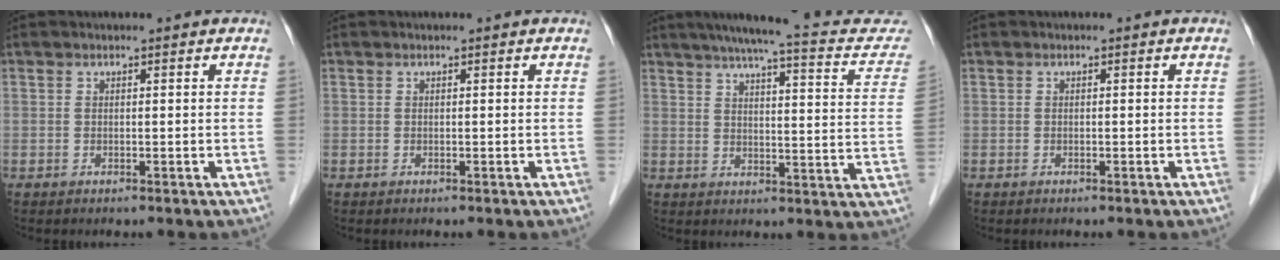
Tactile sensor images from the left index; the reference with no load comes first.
{"total": 0.0}
{"total": 20.7, "force": [18.0, 3.0, 9.8], "torque": [-0.127, -0.010, 0.212]}
{"total": 0.0}